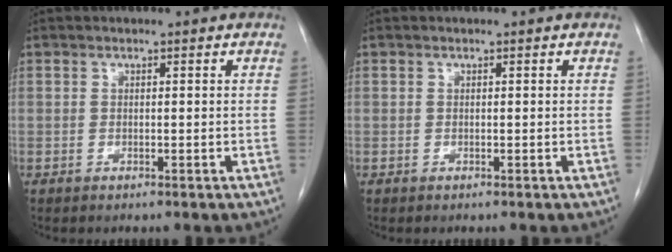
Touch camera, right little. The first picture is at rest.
{"total": 0.0}